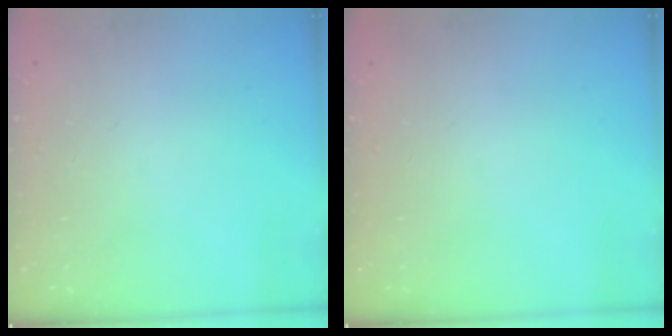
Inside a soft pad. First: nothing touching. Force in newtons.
{"total": 0.0}